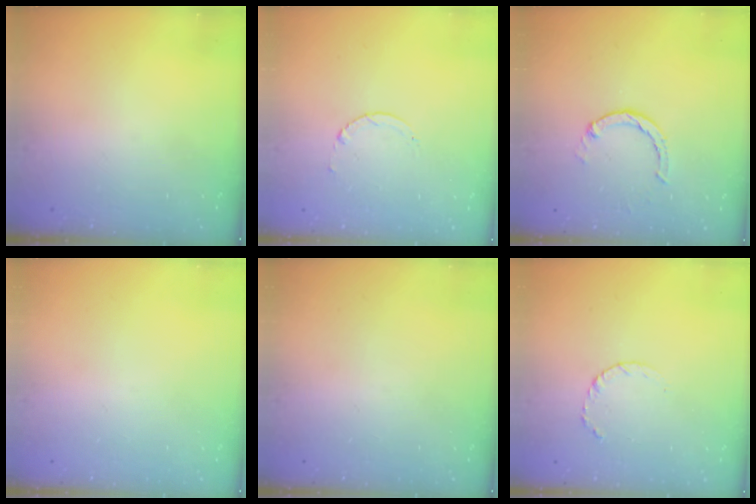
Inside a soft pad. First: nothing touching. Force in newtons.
{"total": 2.3, "press": 2.3, "slide": 0.3}
{"total": 2.0, "press": 2.0, "slide": 0.2}
{"total": 0.0}
{"total": 0.0}
{"total": 3.5, "press": 3.5, "slide": 0.4}